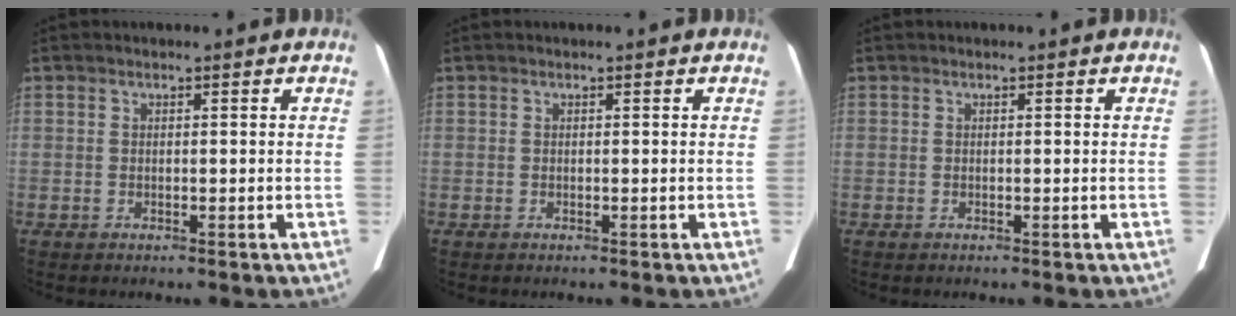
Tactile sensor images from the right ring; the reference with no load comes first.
{"total": 0.0}
{"total": 0.0}